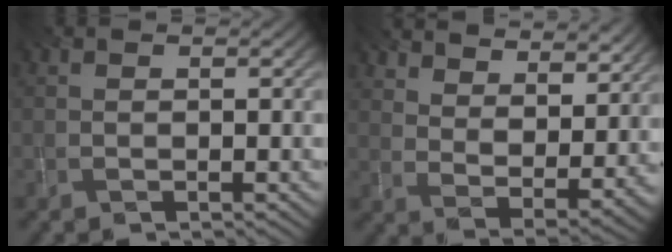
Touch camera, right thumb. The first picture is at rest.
{"total": 11.3, "force": [8.8, 4.5, 5.6], "torque": [-0.115, -0.020, 0.135]}